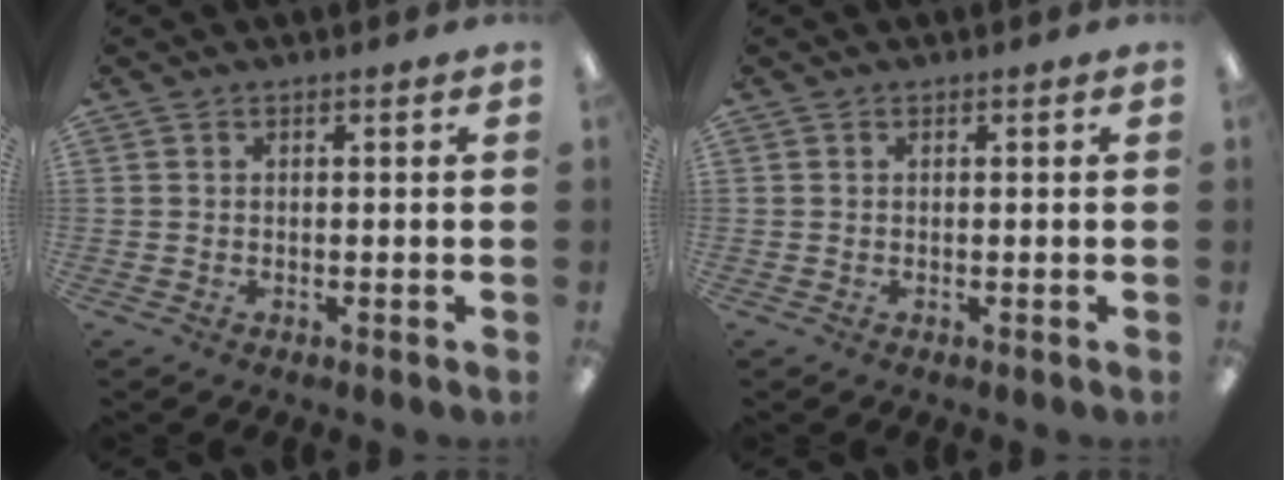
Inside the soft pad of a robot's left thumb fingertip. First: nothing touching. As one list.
[{"total": 0.0}]